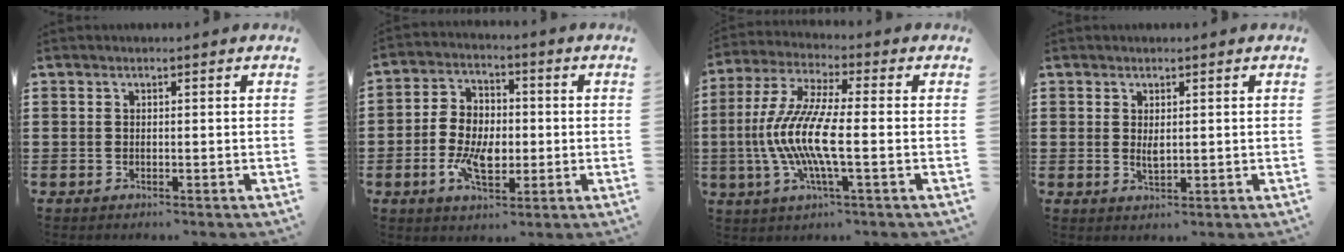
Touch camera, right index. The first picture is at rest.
{"total": 7.9, "force": [-1.7, 5.1, 5.8], "torque": [-0.132, 0.009, -0.036]}
{"total": 10.2, "force": [-2.2, 2.0, 9.7], "torque": [-0.231, -0.021, -0.054]}
{"total": 1.8, "force": [0.6, 0.7, 1.5], "torque": [-0.029, 0.001, 0.011]}